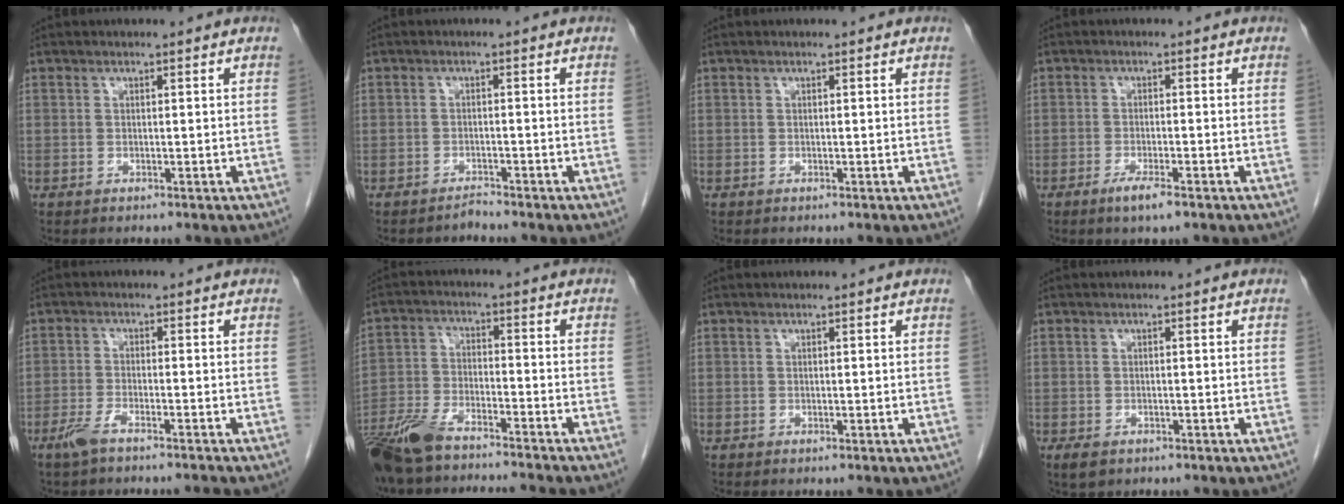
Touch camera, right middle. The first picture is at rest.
{"total": 1.2, "force": [-1.1, 0.0, -0.2], "torque": [0.011, -0.003, -0.018]}
{"total": 0.0}
{"total": 3.2, "force": [-2.0, 0.4, 2.5], "torque": [-0.048, -0.004, -0.034]}
{"total": 4.0, "force": [-3.3, -0.1, 2.2], "torque": [-0.046, -0.004, -0.064]}
{"total": 12.7, "force": [-11.0, 1.2, 6.3], "torque": [-0.124, -0.013, -0.195]}
{"total": 0.0}
{"total": 2.0, "force": [-1.2, 1.3, 1.1], "torque": [-0.020, -0.001, -0.010]}